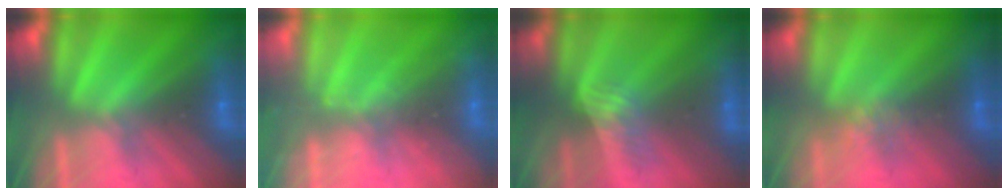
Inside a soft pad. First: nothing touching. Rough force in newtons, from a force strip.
{"total": 1.8}
{"total": 3.0}
{"total": 3.9}